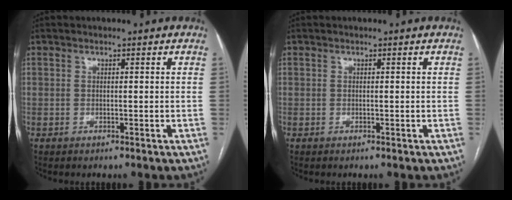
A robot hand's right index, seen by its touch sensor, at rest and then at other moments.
{"total": 0.0}